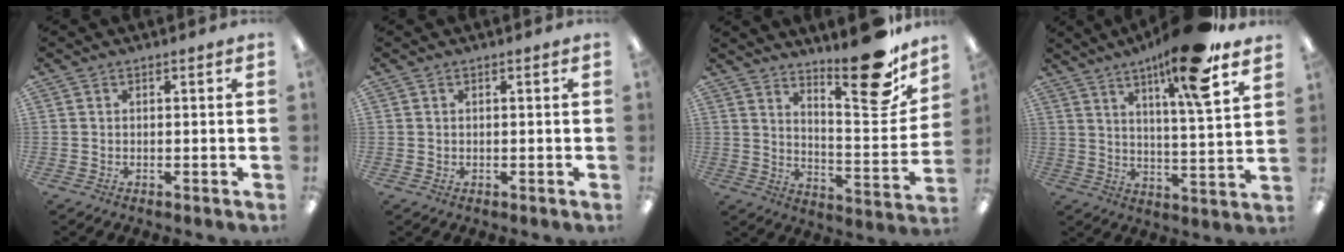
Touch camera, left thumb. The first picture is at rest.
{"total": 0.6, "force": [0.4, 0.5, 0.2], "torque": [-0.005, 0.005, 0.006]}
{"total": 18.0, "force": [13.7, 5.1, 10.4], "torque": [-0.122, -0.113, 0.218]}
{"total": 15.5, "force": [10.7, 1.5, 11.2], "torque": [-0.185, -0.053, 0.161]}